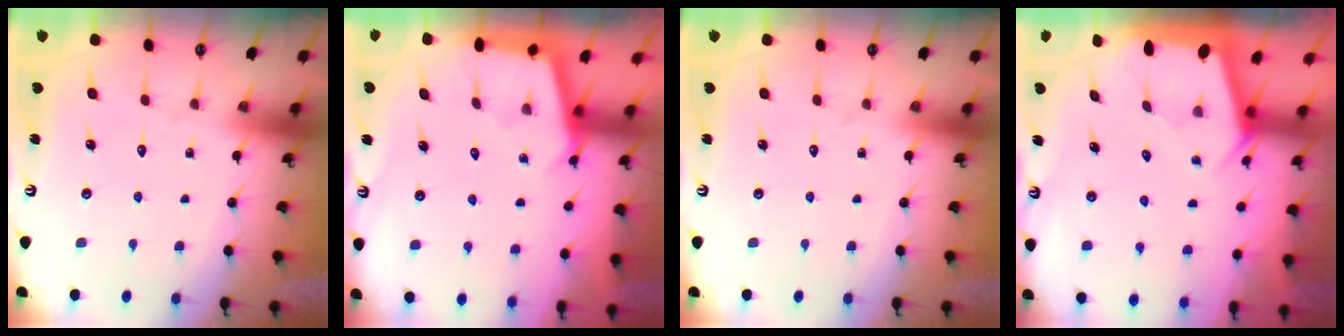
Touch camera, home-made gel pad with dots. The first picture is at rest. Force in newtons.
{"total": 2.9, "press": 2.9, "slide": 0.3}
{"total": 0.0}
{"total": 2.2, "press": 2.2, "slide": 0.3}